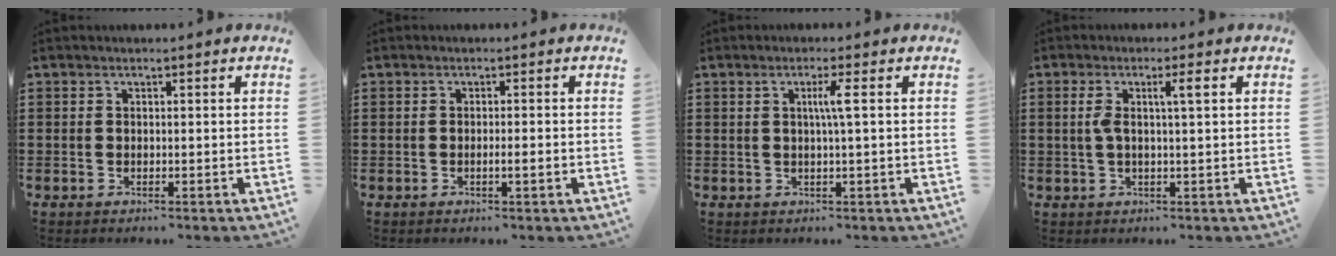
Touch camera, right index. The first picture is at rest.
{"total": 1.4, "force": [-0.5, 0.0, 1.3], "torque": [-0.021, -0.002, -0.009]}
{"total": 2.8, "force": [0.5, -0.3, 2.7], "torque": [-0.052, -0.003, 0.003]}
{"total": 3.7, "force": [0.8, 0.2, 3.6], "torque": [-0.070, 0.000, 0.010]}